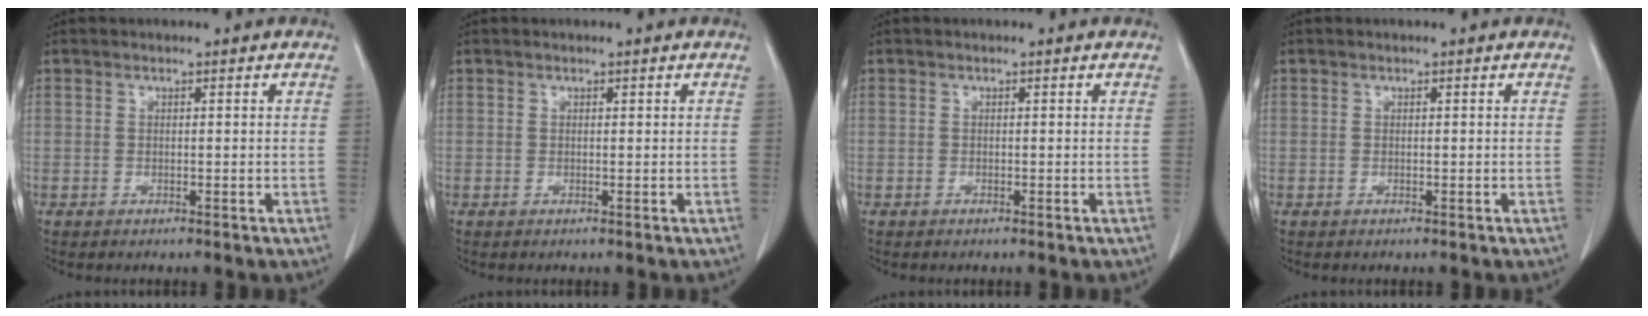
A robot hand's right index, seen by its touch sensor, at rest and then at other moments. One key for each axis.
{"total": 0.0}
{"total": 0.0}
{"total": 0.0}